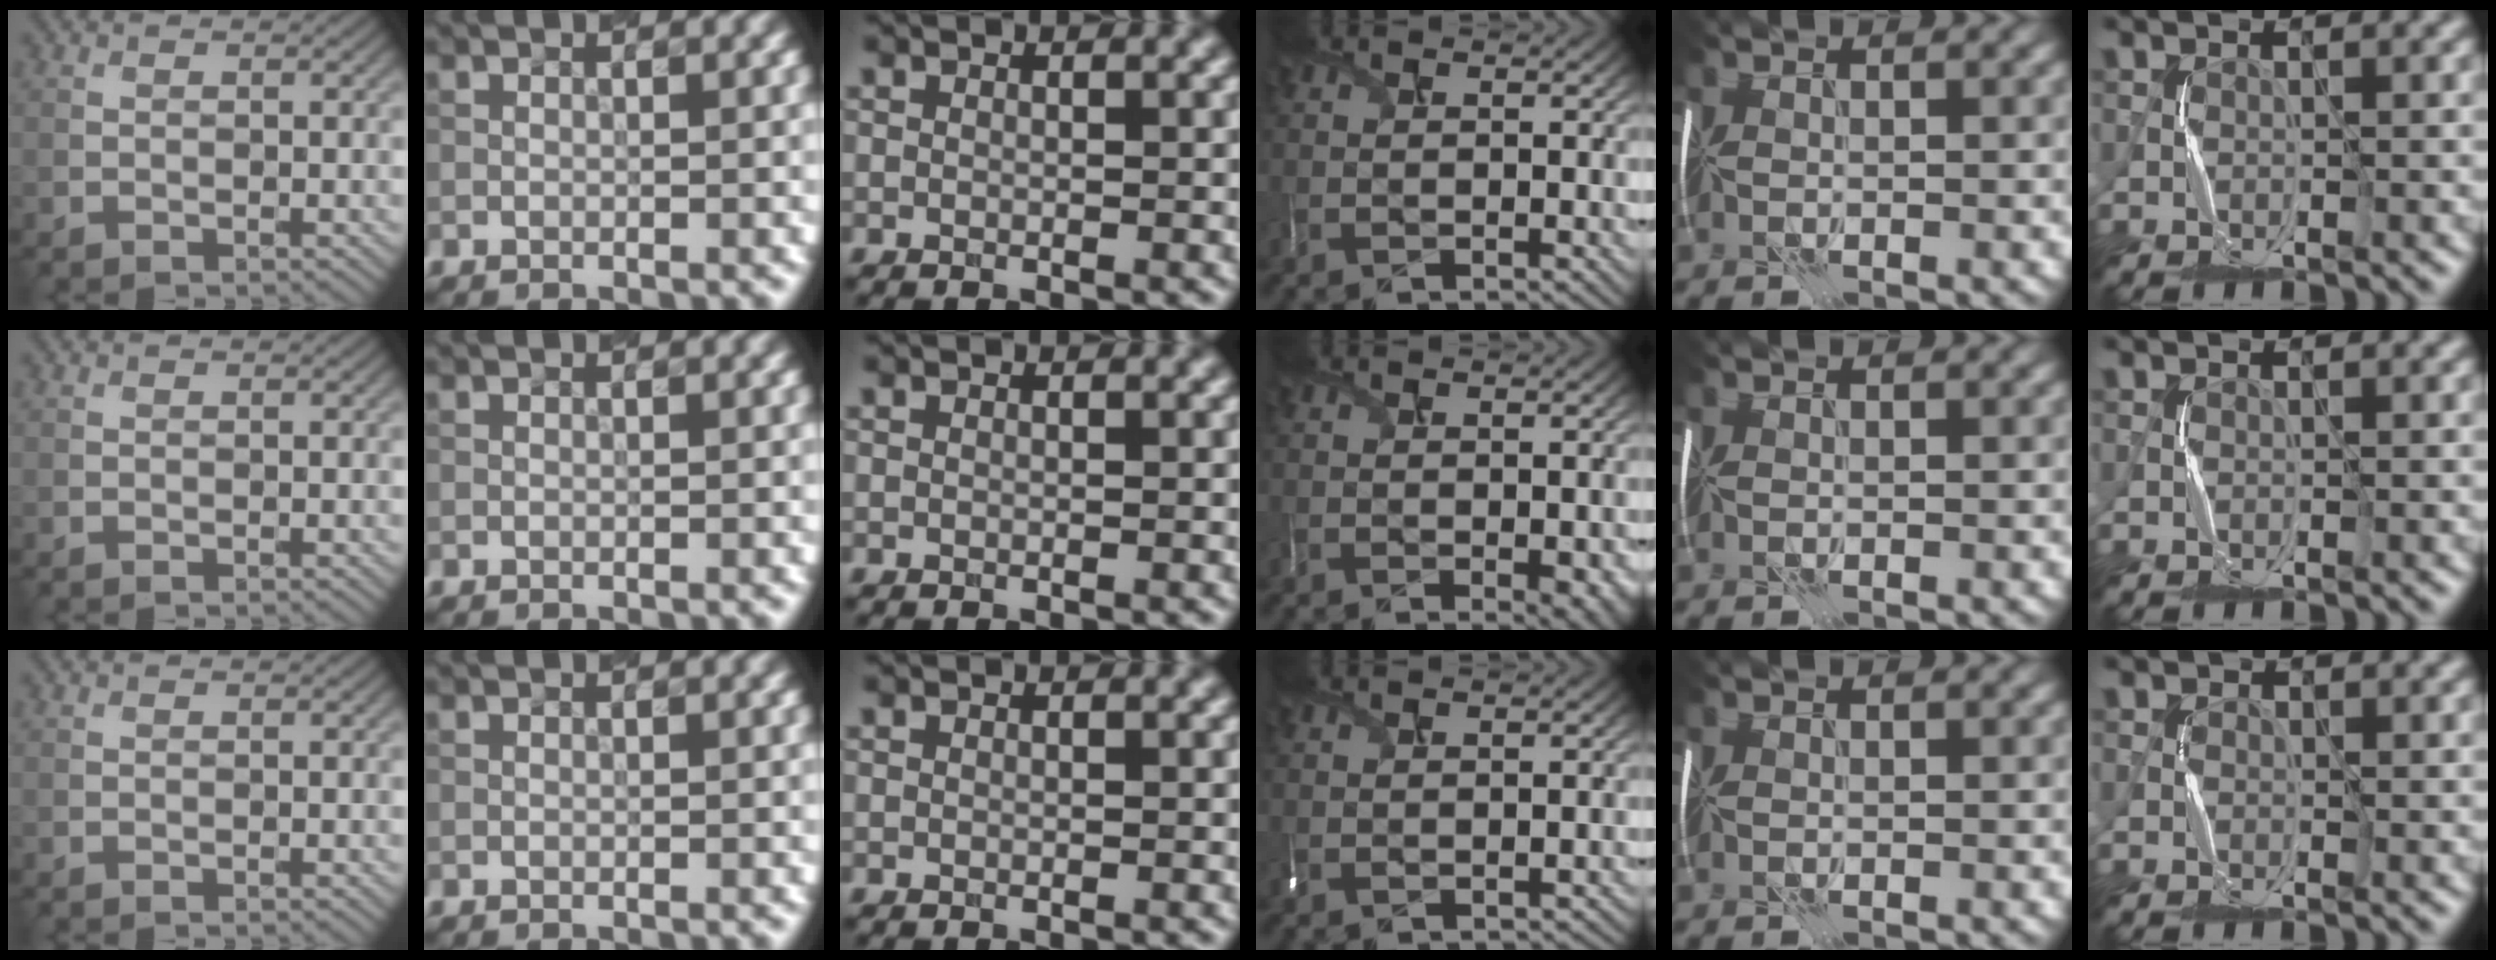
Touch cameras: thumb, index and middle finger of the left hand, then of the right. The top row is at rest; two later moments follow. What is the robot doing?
{"motion": "shake", "object": "plastic piggy bank"}